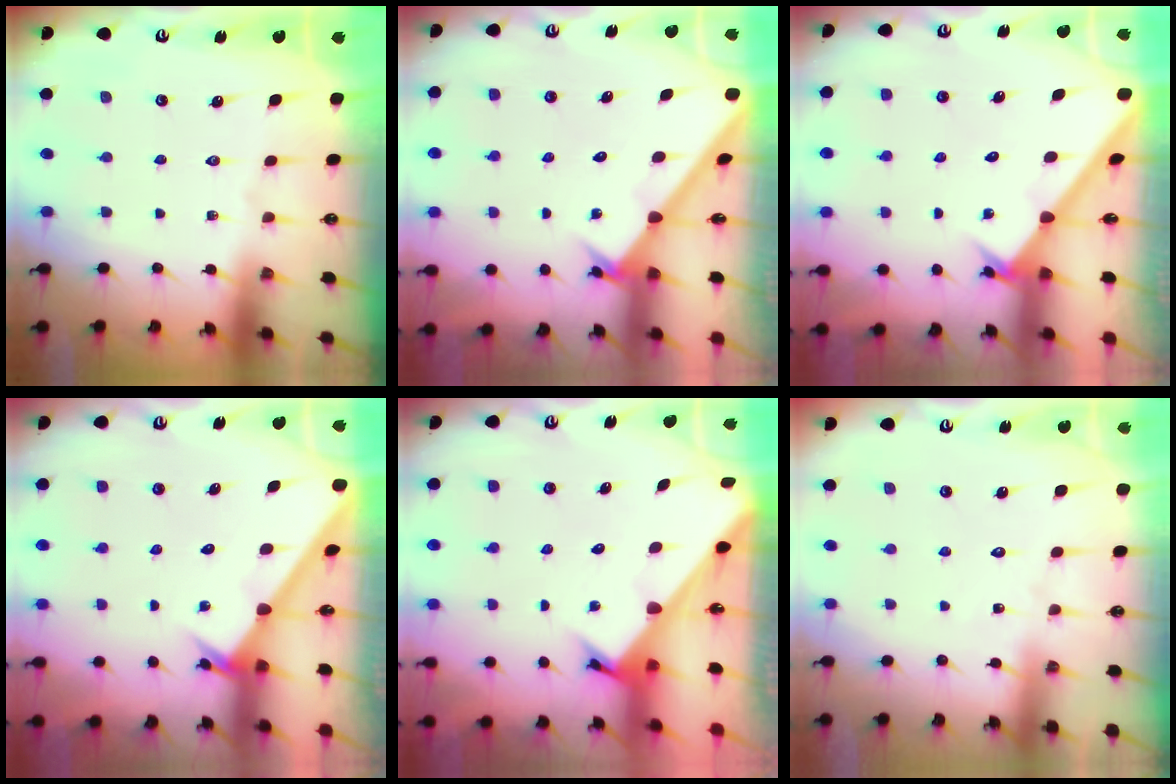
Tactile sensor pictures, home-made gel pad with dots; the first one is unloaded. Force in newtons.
{"total": 2.1, "press": 2.1, "slide": 0.3}
{"total": 2.1, "press": 2.1, "slide": 0.3}
{"total": 2.3, "press": 2.3, "slide": 0.2}
{"total": 2.7, "press": 2.7, "slide": 0.2}
{"total": 4.8, "press": 4.8, "slide": 0.4}